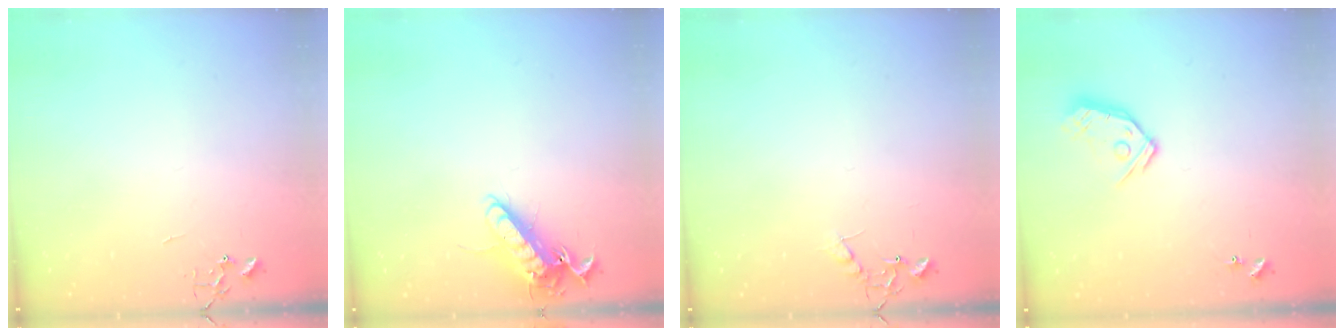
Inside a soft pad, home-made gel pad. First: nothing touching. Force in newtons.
{"total": 13.5, "press": 13.5, "slide": 1.2}
{"total": 6.8, "press": 6.8, "slide": 0.3}
{"total": 9.9, "press": 9.9, "slide": 0.8}